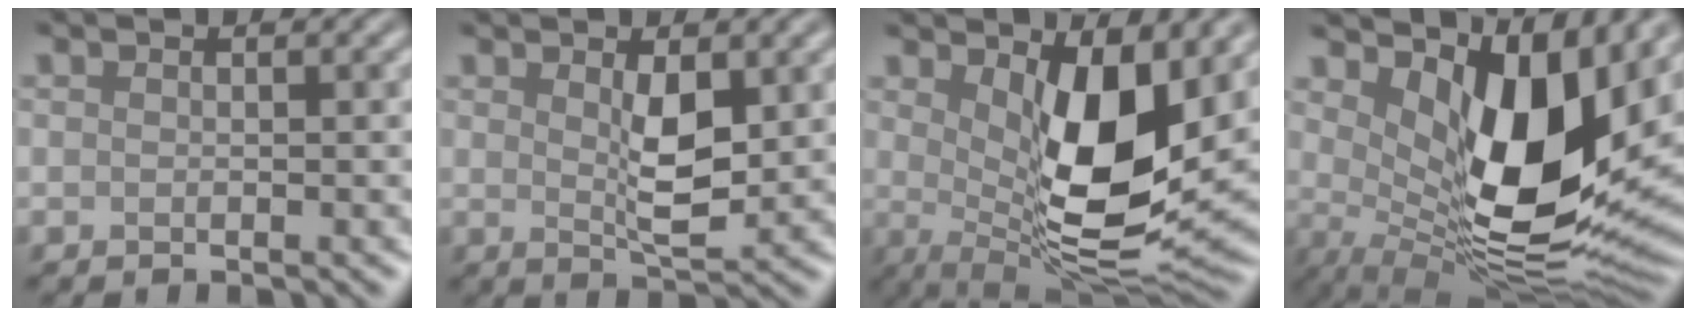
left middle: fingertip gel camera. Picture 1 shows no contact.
{"total": 3.4, "force": [1.0, 1.0, 3.1], "torque": [-0.059, -0.007, 0.020]}
{"total": 10.4, "force": [2.0, 4.1, 9.4], "torque": [-0.151, -0.021, 0.037]}
{"total": 12.5, "force": [3.1, 5.7, 10.6], "torque": [-0.172, -0.030, 0.068]}